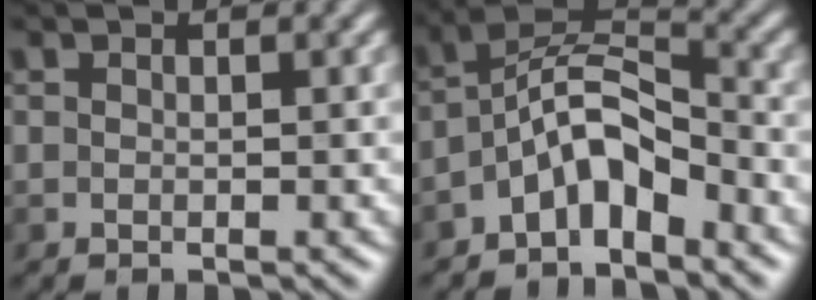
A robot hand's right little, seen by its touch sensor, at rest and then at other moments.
{"total": 4.9, "force": [-3.4, 1.6, 3.1], "torque": [-0.047, 0.020, -0.068]}